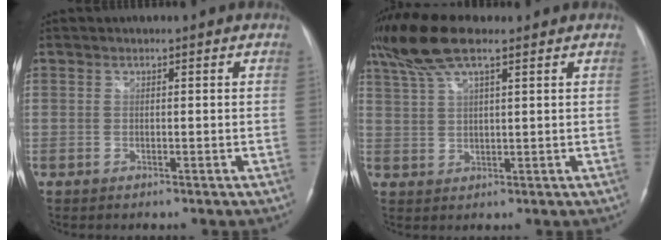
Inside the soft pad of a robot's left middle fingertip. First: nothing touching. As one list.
[{"total": 8.6, "force": [6.2, 1.8, 5.7], "torque": [-0.126, 0.027, 0.118]}]